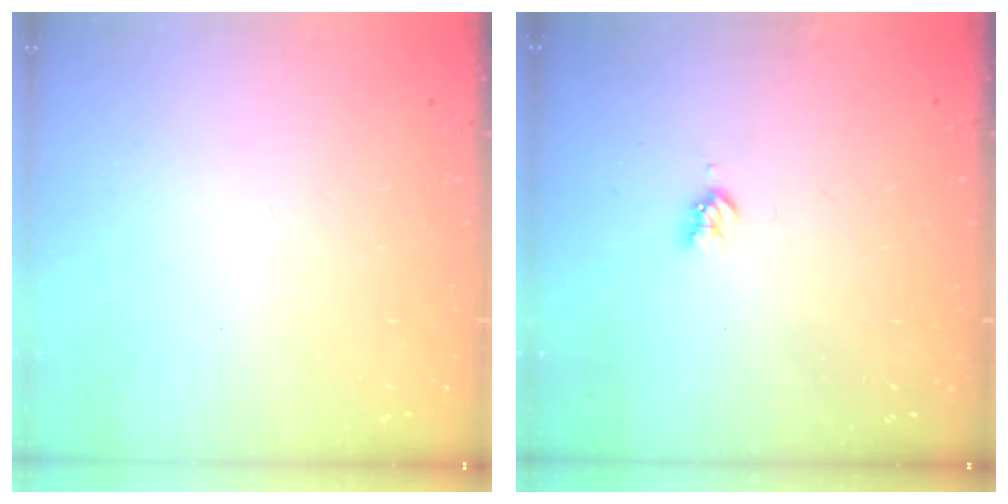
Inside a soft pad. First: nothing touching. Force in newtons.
{"total": 3.0, "press": 3.0, "slide": 0.4}